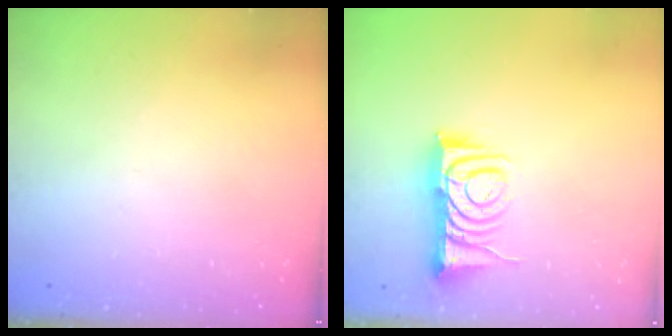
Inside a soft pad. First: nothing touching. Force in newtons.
{"total": 8.4, "press": 8.3, "slide": 1.0}